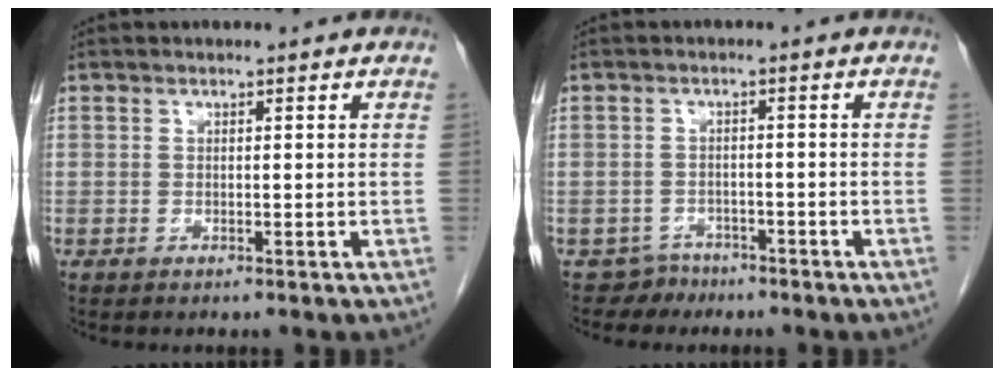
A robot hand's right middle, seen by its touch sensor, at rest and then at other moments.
{"total": 2.7, "force": [-2.1, 1.6, -0.7], "torque": [0.006, 0.007, -0.033]}